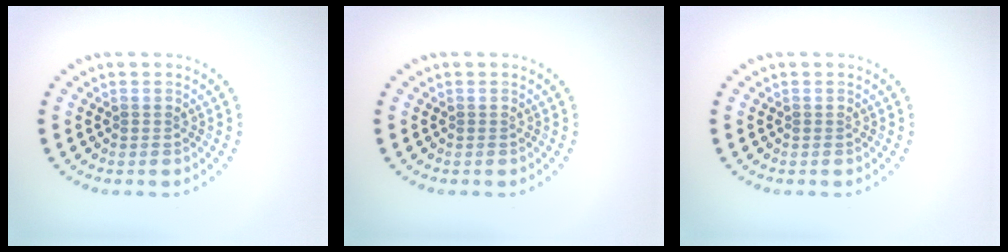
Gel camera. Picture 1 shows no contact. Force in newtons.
{"total": 0.0}
{"total": 0.0}